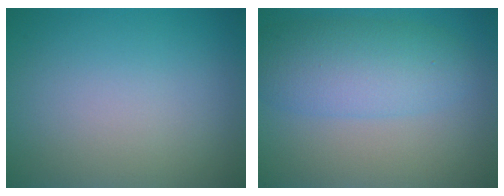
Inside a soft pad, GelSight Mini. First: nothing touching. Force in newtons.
{"total": 5.4, "press": 5.4, "slide": 0.2}